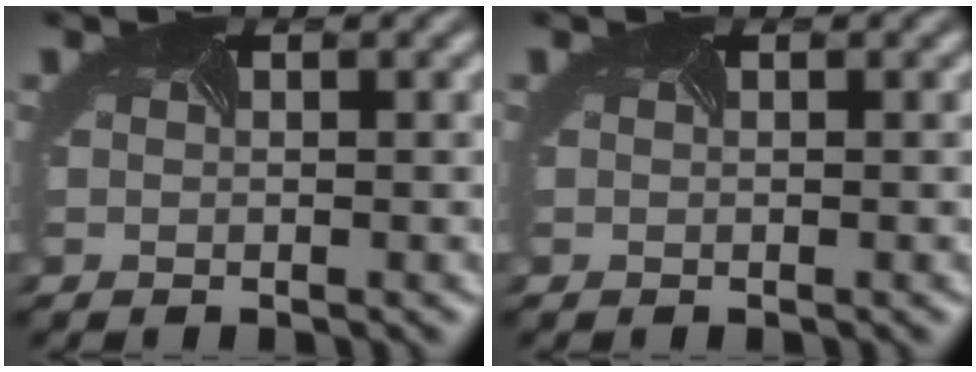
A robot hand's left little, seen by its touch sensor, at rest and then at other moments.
{"total": 0.0}